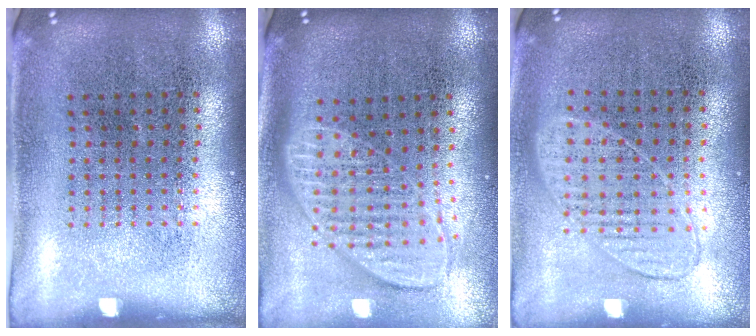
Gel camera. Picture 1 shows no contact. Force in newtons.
{"total": 1.9, "press": 1.5, "slide": 1.1}
{"total": 1.0, "press": 0.9, "slide": 0.4}